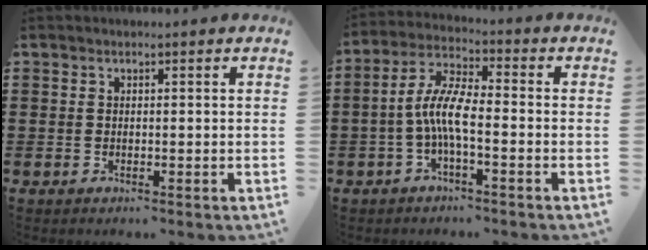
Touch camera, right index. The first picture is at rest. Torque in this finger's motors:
{"motor_torque": [1.31, -0.44, 0.62, 0.21]}